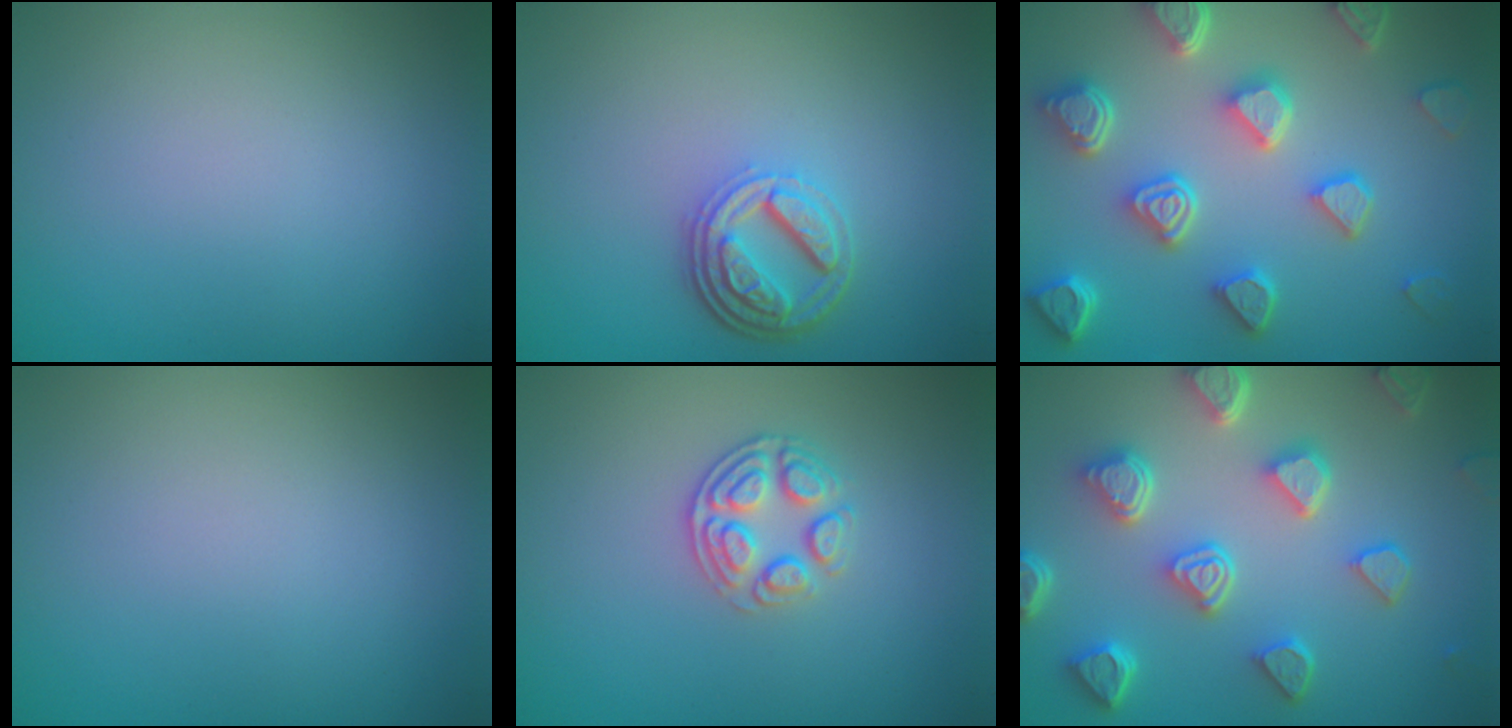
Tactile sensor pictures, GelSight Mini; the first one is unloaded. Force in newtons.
{"total": 4.4, "press": 3.4, "slide": 2.8}
{"total": 7.1, "press": 5.7, "slide": 4.2}
{"total": 0.0}
{"total": 2.7, "press": 2.5, "slide": 0.9}
{"total": 6.7, "press": 5.3, "slide": 4.0}